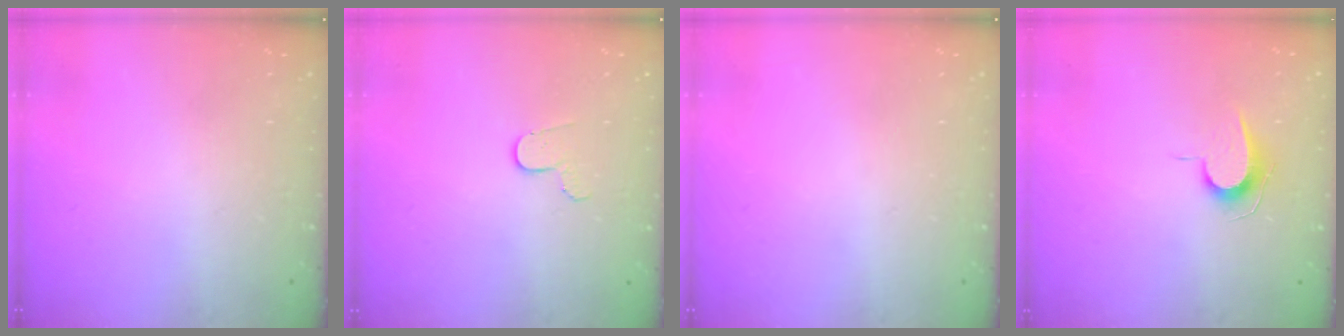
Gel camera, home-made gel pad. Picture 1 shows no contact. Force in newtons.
{"total": 4.5, "press": 4.5, "slide": 0.3}
{"total": 0.0}
{"total": 7.0, "press": 7.0, "slide": 0.7}